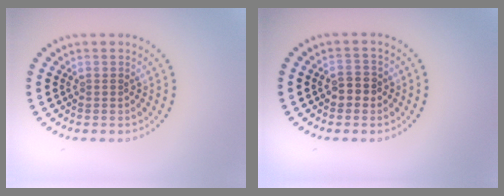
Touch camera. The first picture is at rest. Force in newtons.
{"total": 1.9, "press": 1.9, "slide": 0.3}